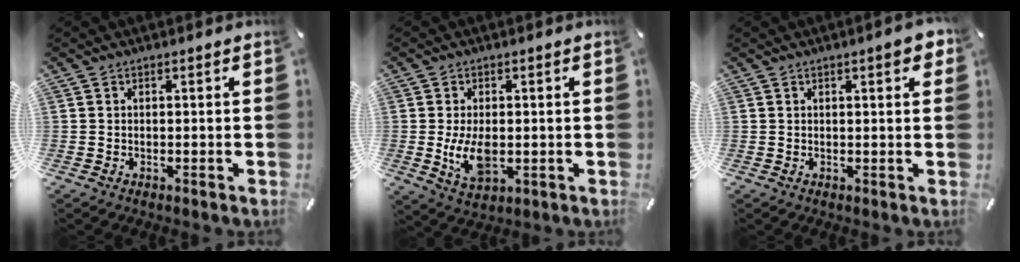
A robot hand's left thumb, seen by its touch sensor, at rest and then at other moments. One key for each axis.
{"total": 7.6, "fx": -0.5, "fy": 4.5, "fz": 6.1, "tx": -0.138, "ty": -0.008, "tz": -0.012}
{"total": 3.6, "fx": 1.7, "fy": 1.0, "fz": 3.0, "tx": -0.047, "ty": -0.001, "tz": 0.026}